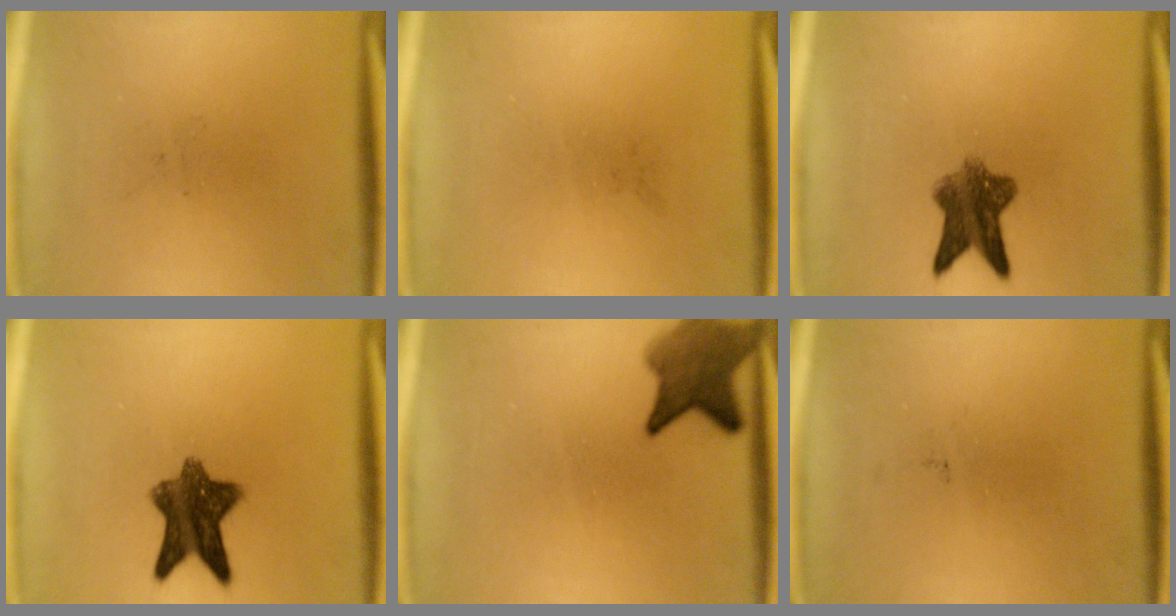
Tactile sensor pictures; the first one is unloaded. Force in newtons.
{"total": 0.0}
{"total": 7.1}
{"total": 9.3}
{"total": 6.6}
{"total": 0.0}